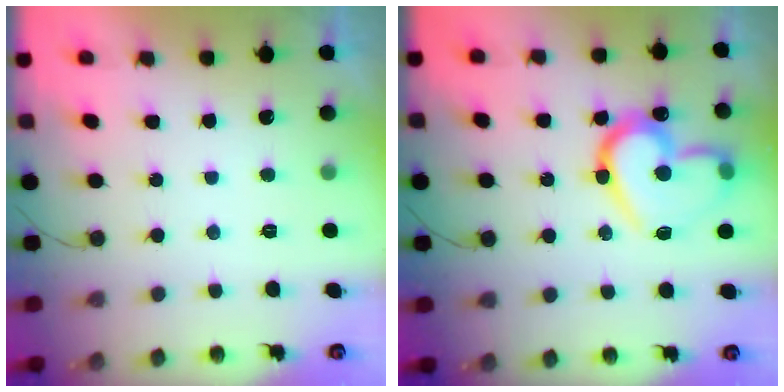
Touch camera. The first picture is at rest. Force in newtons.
{"total": 19.2, "press": 19.1, "slide": 2.7}